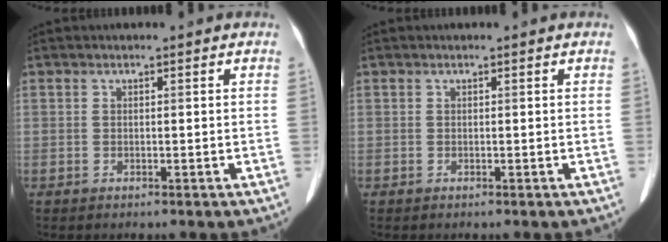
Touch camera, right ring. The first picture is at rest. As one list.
[{"total": 0.0}]